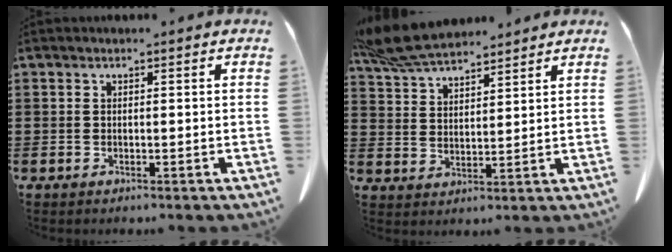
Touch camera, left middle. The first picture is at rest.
{"total": 8.3, "force": [7.4, 1.8, 3.3], "torque": [-0.089, -0.019, 0.142]}